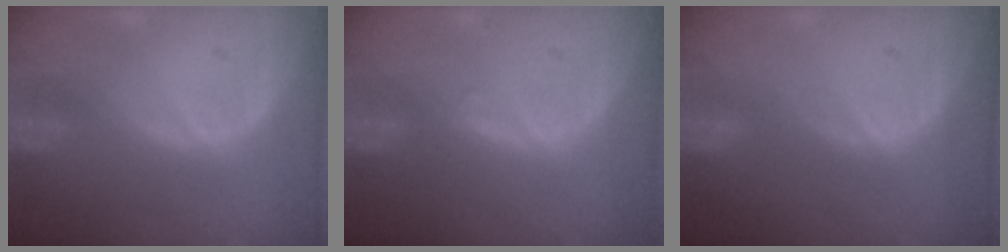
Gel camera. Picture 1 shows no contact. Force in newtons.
{"total": 0.6, "press": 0.4, "slide": 0.4}
{"total": 0.0}